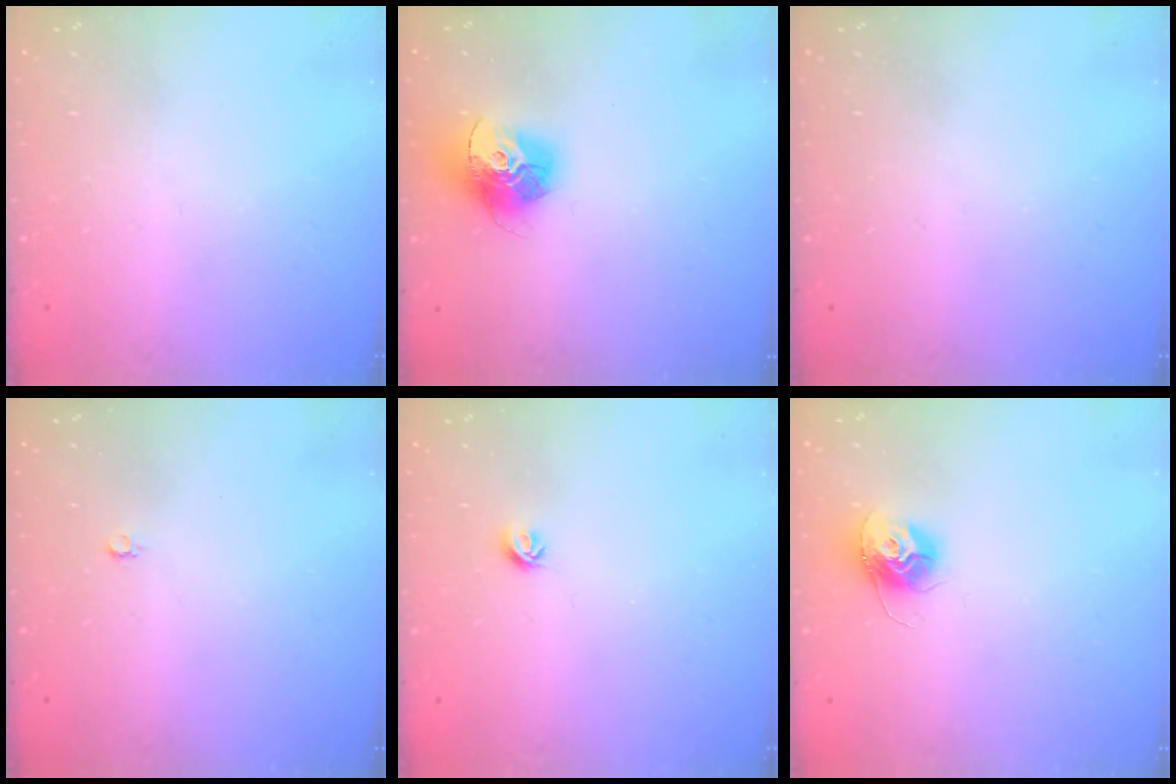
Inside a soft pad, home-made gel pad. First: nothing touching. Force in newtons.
{"total": 15.2, "press": 15.2, "slide": 1.5}
{"total": 0.0}
{"total": 2.2, "press": 2.2, "slide": 0.2}
{"total": 4.9, "press": 4.8, "slide": 0.9}
{"total": 11.1, "press": 11.1, "slide": 0.9}